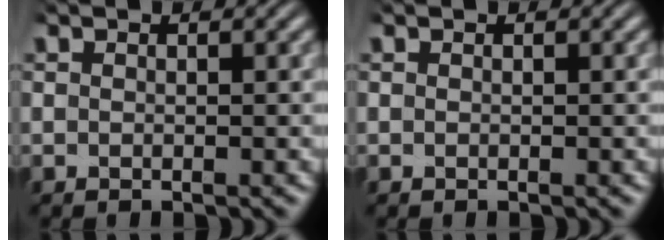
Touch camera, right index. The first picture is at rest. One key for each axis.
{"total": 0.0}